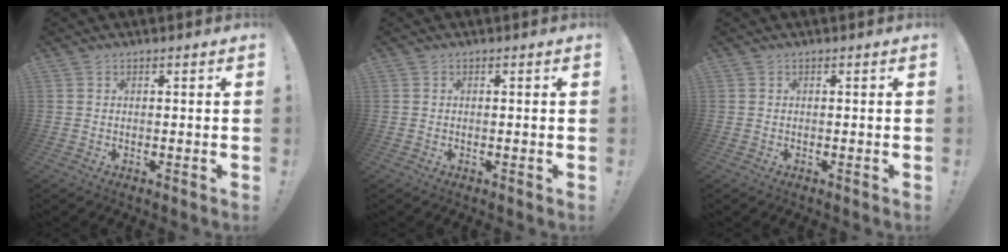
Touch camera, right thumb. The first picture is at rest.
{"total": 0.0}
{"total": 0.0}